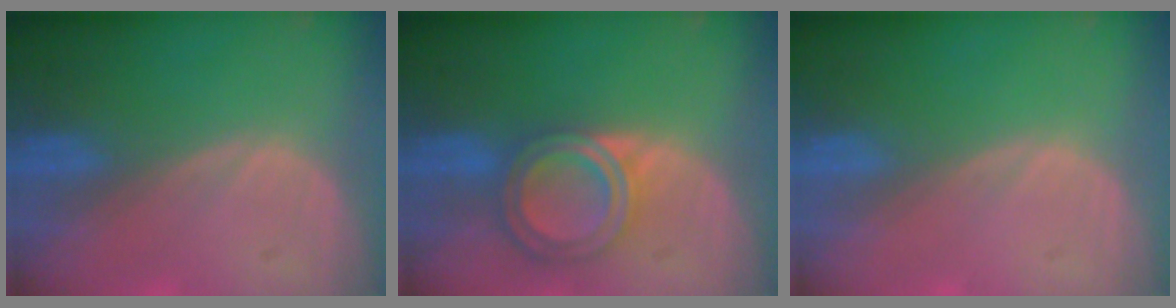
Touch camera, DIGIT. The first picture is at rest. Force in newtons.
{"total": 6.7, "press": 5.9, "slide": 3.2}
{"total": 0.0}